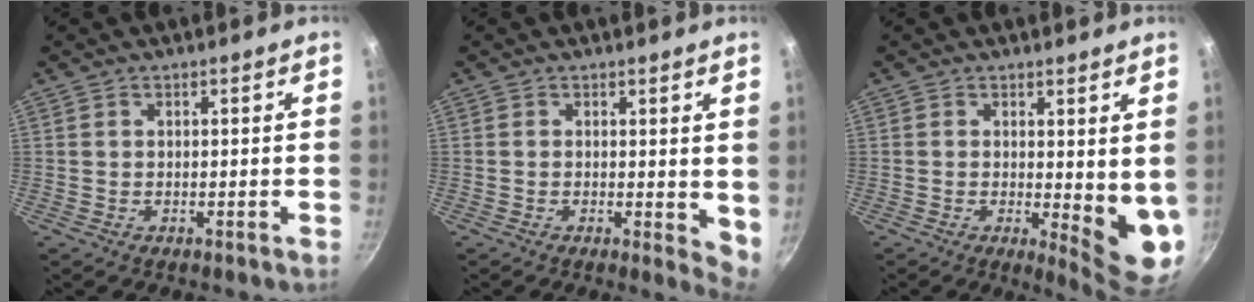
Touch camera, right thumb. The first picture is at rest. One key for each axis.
{"total": 4.2, "fx": 0.6, "fy": 2.0, "fz": 3.7, "tx": -0.041, "ty": -0.007, "tz": 0.006}
{"total": 8.3, "fx": 0.6, "fy": 3.1, "fz": 7.7, "tx": -0.090, "ty": -0.028, "tz": 0.011}